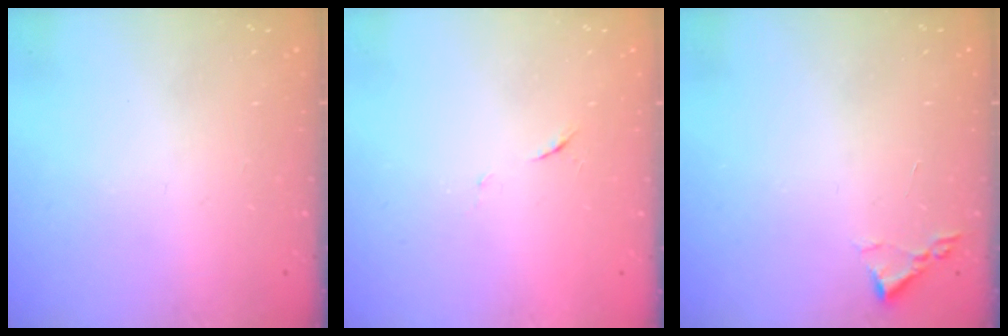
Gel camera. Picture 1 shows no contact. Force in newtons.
{"total": 4.3, "press": 4.1, "slide": 1.2}
{"total": 1.8, "press": 1.8, "slide": 0.3}